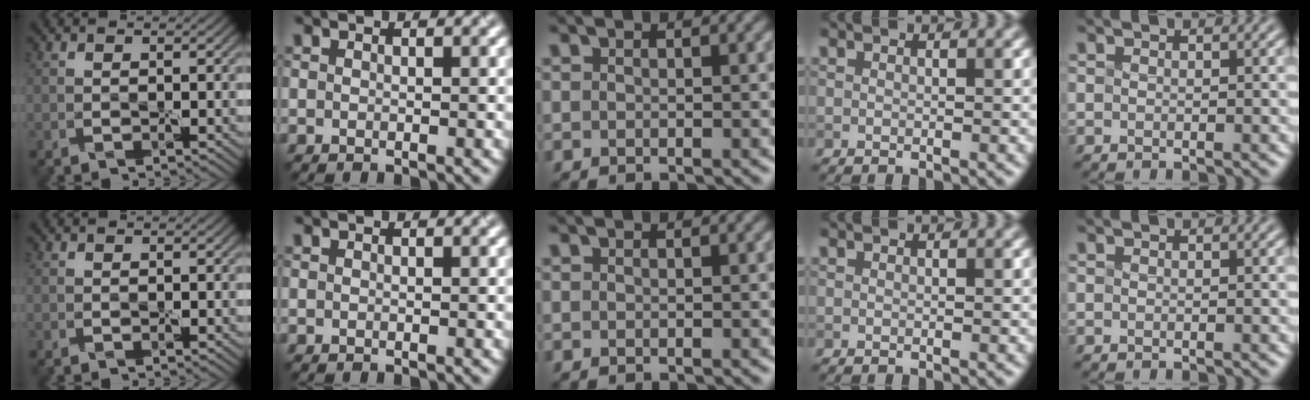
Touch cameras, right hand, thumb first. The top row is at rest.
{}